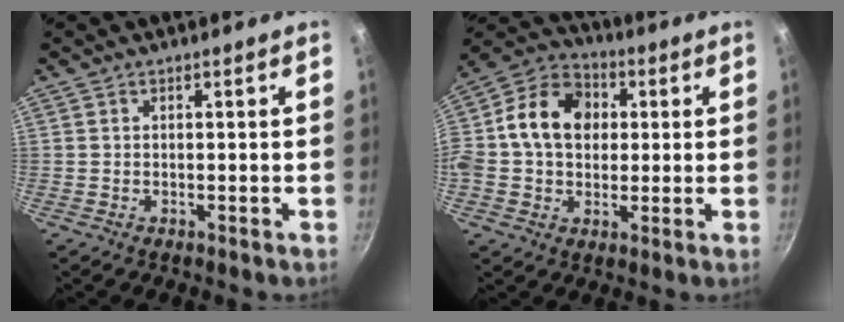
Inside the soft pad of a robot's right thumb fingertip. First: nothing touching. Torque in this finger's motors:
{"motor_torque": [1.61, 1.88, 1.16, -0.63, 0.10]}